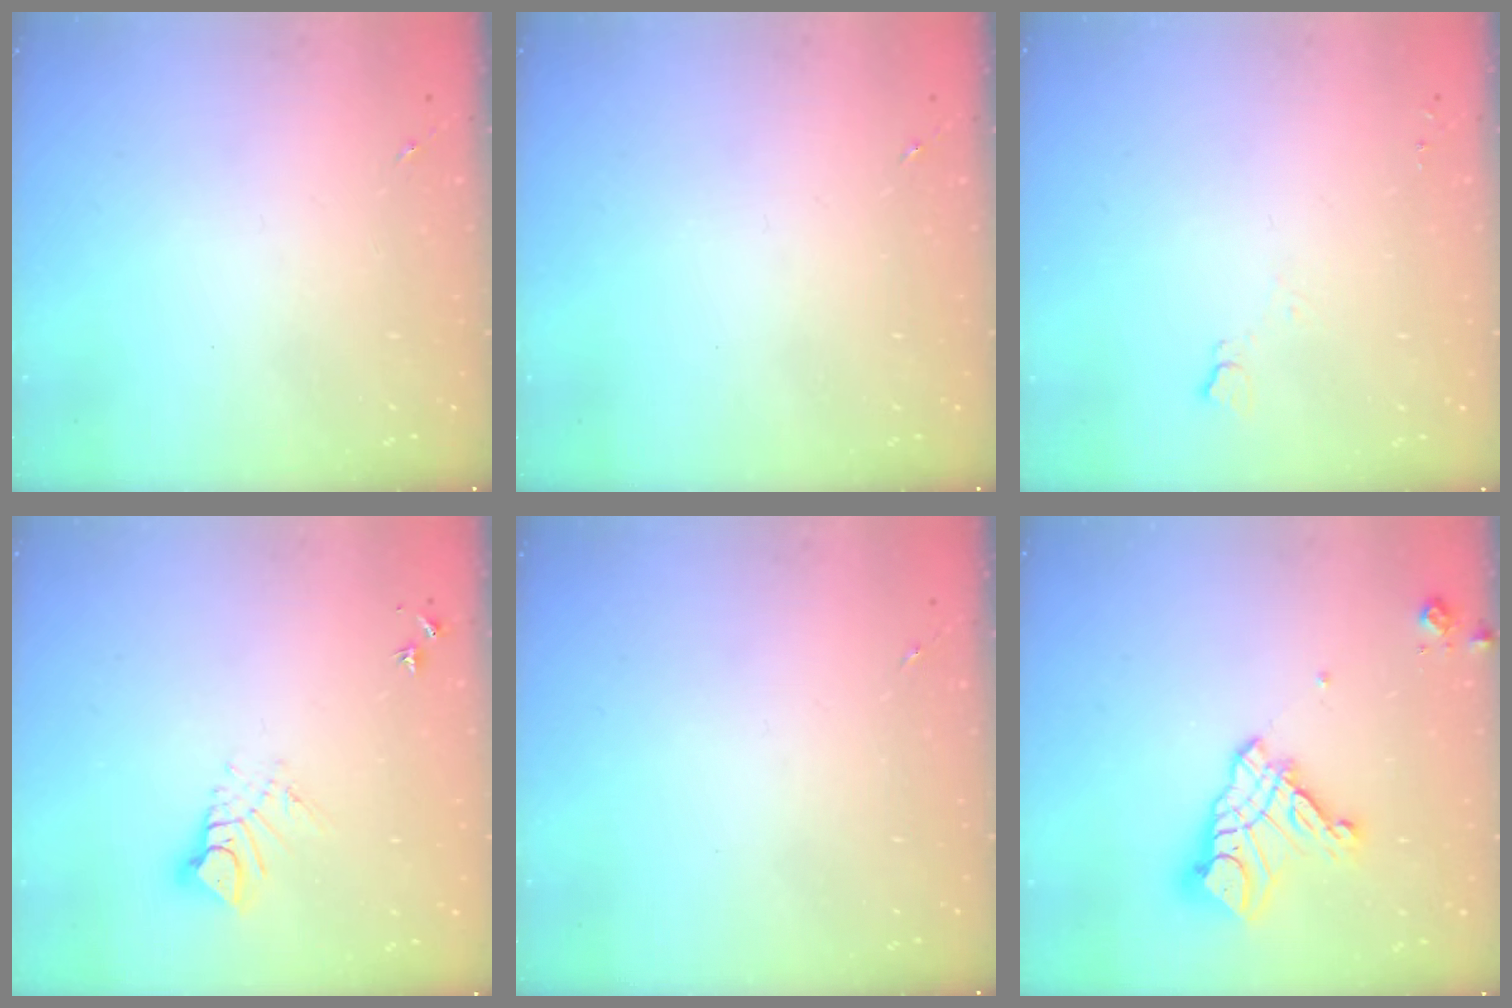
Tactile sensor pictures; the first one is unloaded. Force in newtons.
{"total": 0.0}
{"total": 4.1, "press": 4.0, "slide": 0.6}
{"total": 7.7, "press": 7.7, "slide": 0.7}
{"total": 0.0}
{"total": 14.4, "press": 14.3, "slide": 1.5}